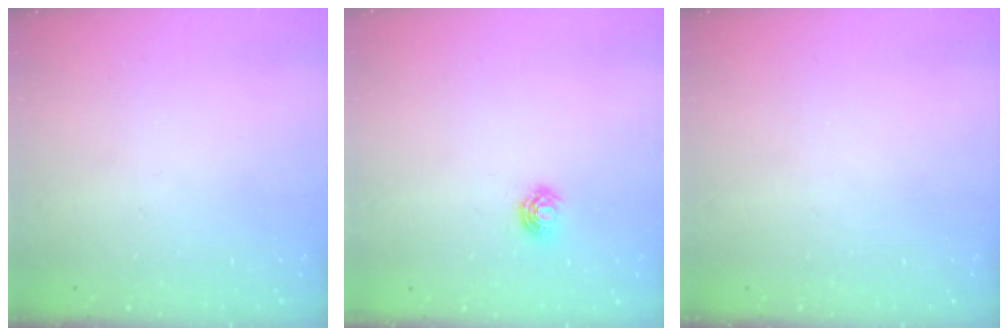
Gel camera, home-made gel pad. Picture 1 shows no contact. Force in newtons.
{"total": 5.0, "press": 5.0, "slide": 0.6}
{"total": 0.0}